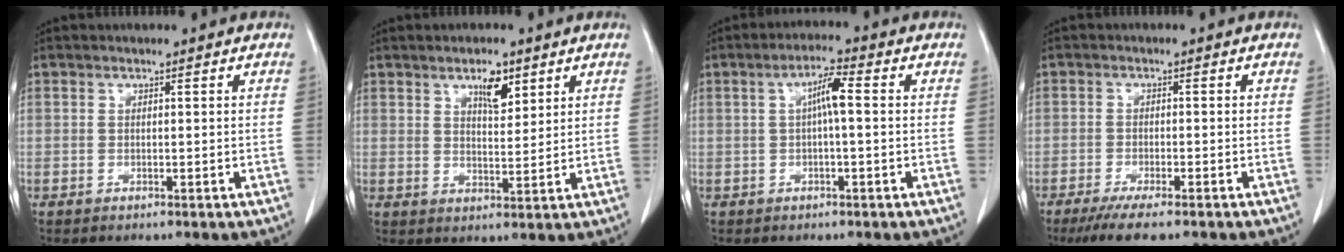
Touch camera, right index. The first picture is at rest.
{"total": 4.7, "force": [2.9, 1.7, 3.3], "torque": [-0.057, -0.001, 0.050]}
{"total": 4.2, "force": [0.4, 0.4, 4.2], "torque": [-0.075, 0.011, 0.006]}
{"total": 6.2, "force": [-4.7, 1.3, 3.8], "torque": [-0.059, -0.012, -0.075]}